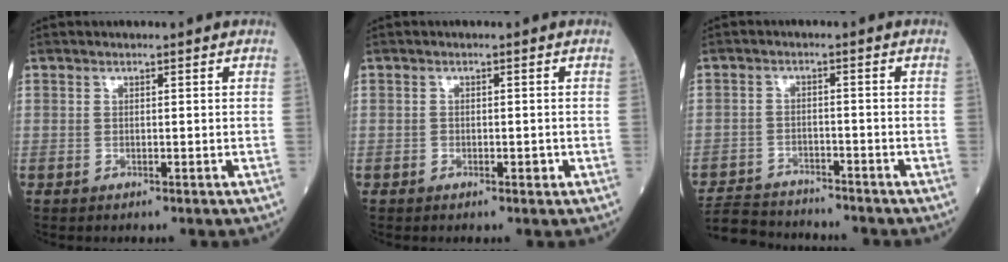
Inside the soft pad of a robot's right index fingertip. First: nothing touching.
{"total": 1.5, "force": [-0.5, 0.8, 1.2], "torque": [-0.017, 0.000, -0.006]}
{"total": 9.0, "force": [-8.8, 1.2, 1.5], "torque": [-0.025, 0.003, -0.145]}